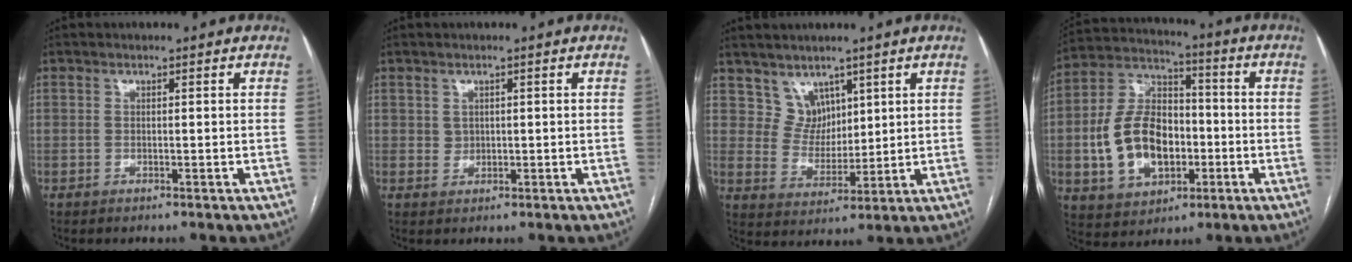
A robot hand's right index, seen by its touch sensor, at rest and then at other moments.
{"total": 1.5, "force": [0.6, 1.3, 0.3], "torque": [-0.001, -0.002, 0.013]}
{"total": 5.2, "force": [3.5, 3.8, 0.6], "torque": [-0.012, 0.002, 0.077]}
{"total": 14.9, "force": [-2.7, 9.9, 10.9], "torque": [-0.232, 0.025, -0.037]}